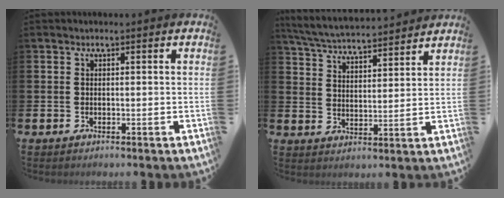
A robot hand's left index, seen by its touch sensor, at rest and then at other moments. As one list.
[{"total": 5.6, "force": [5.5, 0.3, 0.9], "torque": [-0.042, -0.039, 0.096]}]